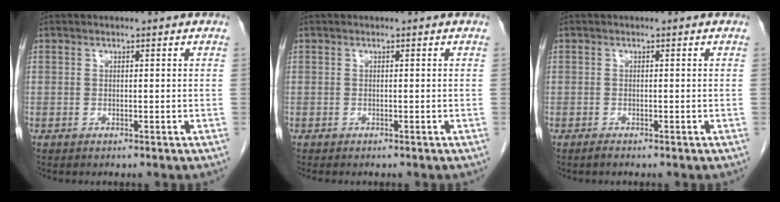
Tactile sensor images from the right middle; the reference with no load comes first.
{"total": 1.2, "force": [-1.1, 0.3, 0.5], "torque": [-0.009, -0.003, -0.013]}
{"total": 0.5, "force": [-0.5, 0.1, 0.2], "torque": [-0.007, -0.002, -0.009]}